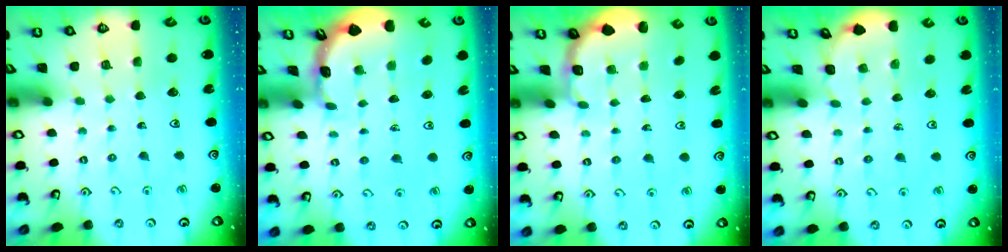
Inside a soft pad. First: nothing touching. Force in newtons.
{"total": 1.6, "press": 1.6, "slide": 0.1}
{"total": 1.9, "press": 1.8, "slide": 0.7}
{"total": 0.9, "press": 0.9, "slide": 0.1}